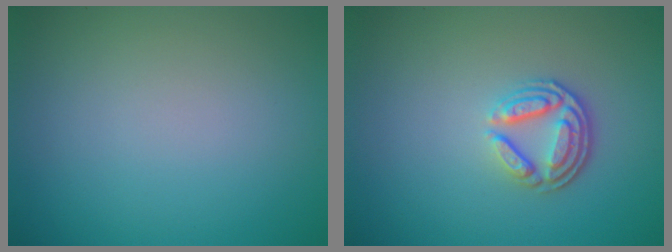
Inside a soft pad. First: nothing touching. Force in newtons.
{"total": 3.6, "press": 2.7, "slide": 2.4}